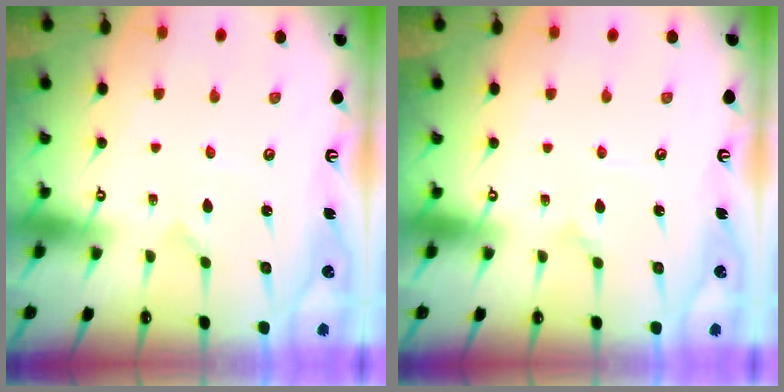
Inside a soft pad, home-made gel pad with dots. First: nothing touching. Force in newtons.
{"total": 3.1, "press": 3.0, "slide": 0.5}